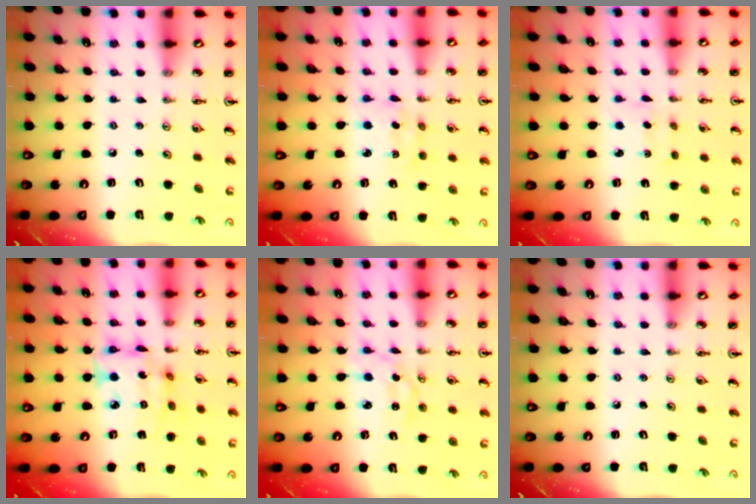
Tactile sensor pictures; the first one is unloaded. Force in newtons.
{"total": 2.7, "press": 2.7, "slide": 0.0}
{"total": 1.6, "press": 1.5, "slide": 0.6}
{"total": 12.0, "press": 12.0, "slide": 1.1}
{"total": 1.7, "press": 1.7, "slide": 0.1}
{"total": 0.0}